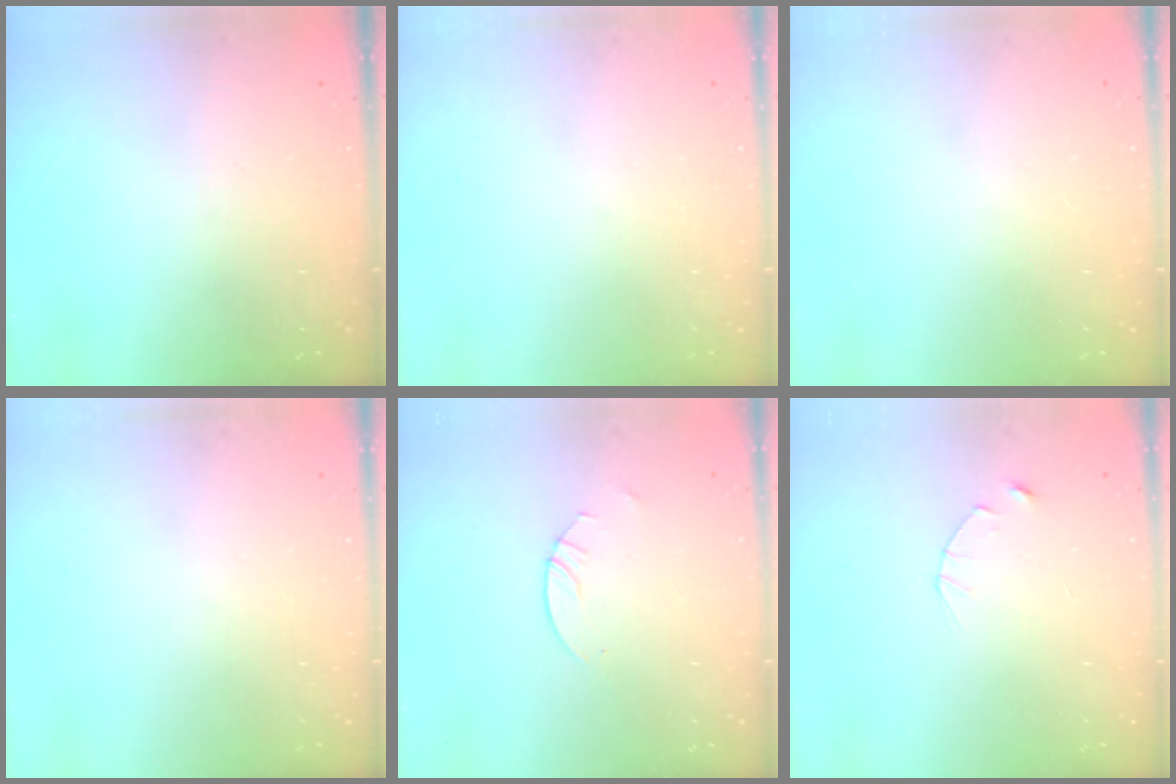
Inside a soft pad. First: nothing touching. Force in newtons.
{"total": 0.0}
{"total": 0.0}
{"total": 0.0}
{"total": 2.7, "press": 2.7, "slide": 0.2}
{"total": 2.5, "press": 2.4, "slide": 0.3}